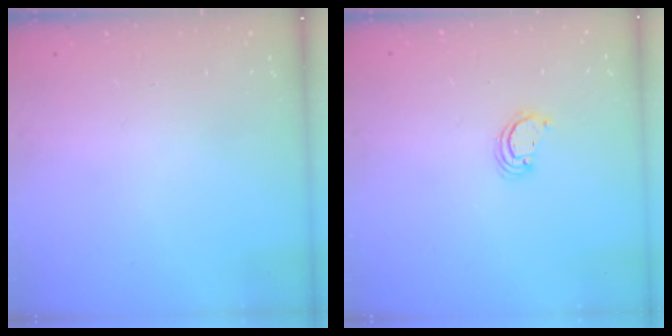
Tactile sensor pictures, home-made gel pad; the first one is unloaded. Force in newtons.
{"total": 2.6, "press": 2.6, "slide": 0.2}